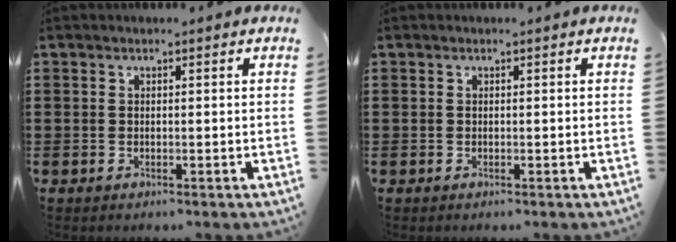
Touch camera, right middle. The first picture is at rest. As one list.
[{"total": 0.0}]